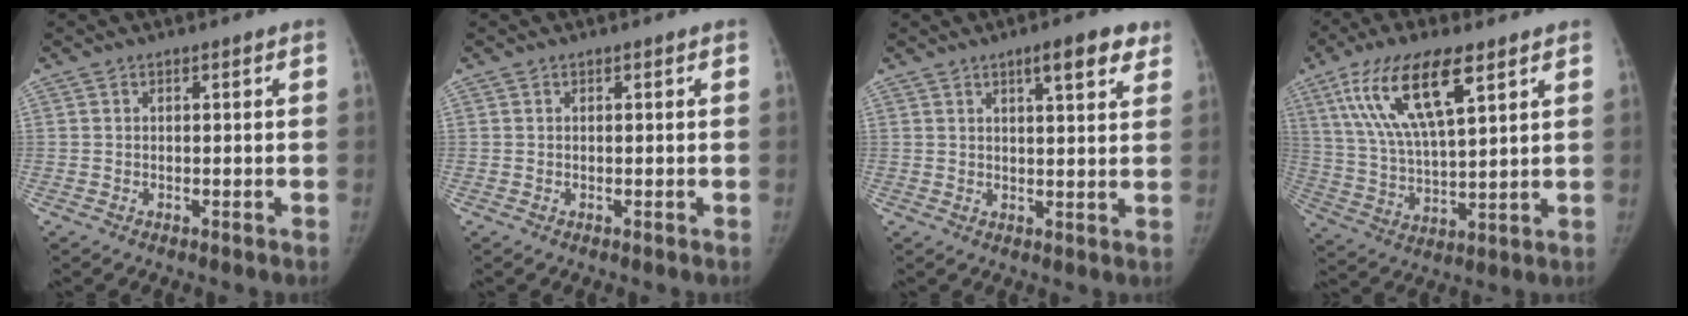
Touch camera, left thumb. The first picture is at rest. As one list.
[{"total": 0.0}, {"total": 7.0, "force": [4.2, 1.8, 5.3], "torque": [-0.056, -0.018, 0.056]}, {"total": 16.1, "force": [8.1, 5.4, 12.9], "torque": [-0.238, -0.019, 0.156]}]